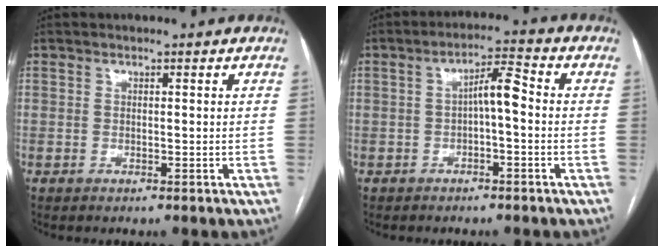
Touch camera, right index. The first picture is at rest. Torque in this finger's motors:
{"motor_torque": [0.70, -0.03, 0.21, 0.06]}